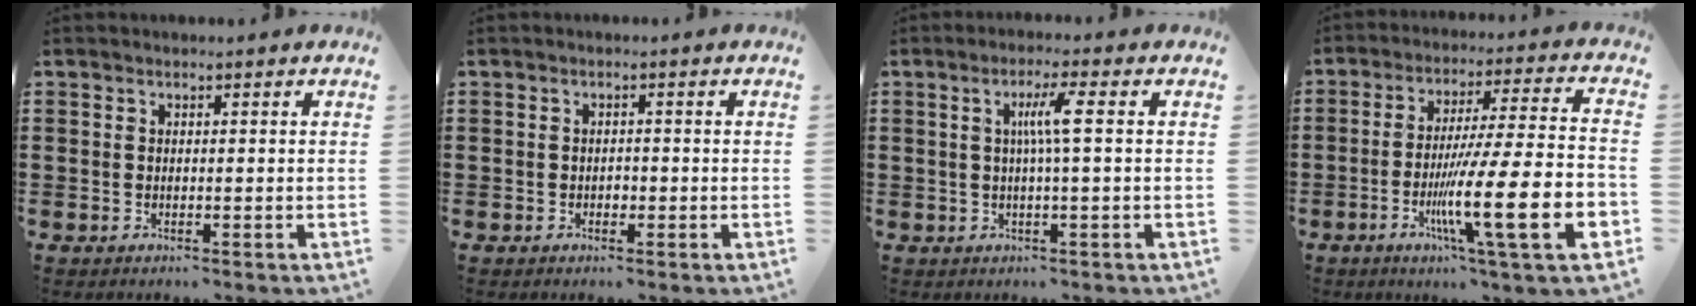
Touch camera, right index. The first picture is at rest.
{"total": 1.0, "force": [-0.4, 0.7, 0.6], "torque": [-0.013, 0.000, -0.008]}
{"total": 4.5, "force": [0.5, -0.1, 4.5], "torque": [-0.084, -0.001, 0.002]}
{"total": 18.2, "force": [-6.0, 2.6, 17.0], "torque": [-0.295, -0.008, -0.098]}